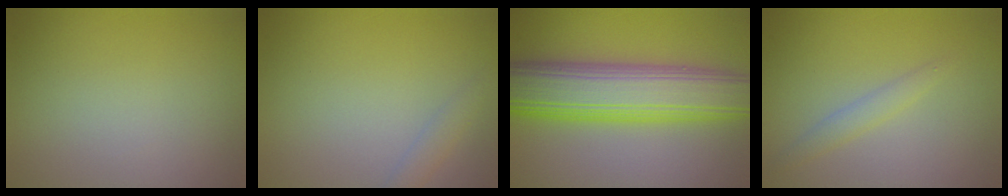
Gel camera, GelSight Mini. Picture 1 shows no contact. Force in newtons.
{"total": 1.4, "press": 1.4, "slide": 0.0}
{"total": 10.1, "press": 10.1, "slide": 0.1}
{"total": 1.4, "press": 1.4, "slide": 0.1}